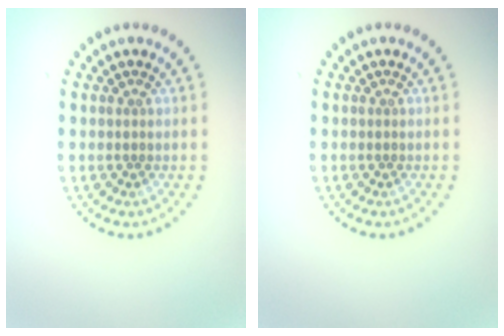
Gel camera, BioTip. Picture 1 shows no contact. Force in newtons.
{"total": 0.0}